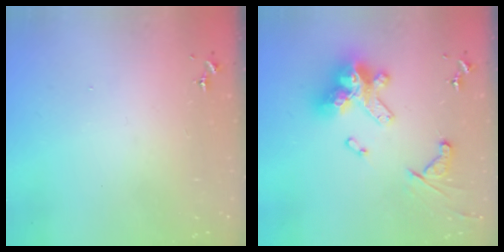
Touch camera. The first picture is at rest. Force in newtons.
{"total": 19.3, "press": 19.2, "slide": 2.0}